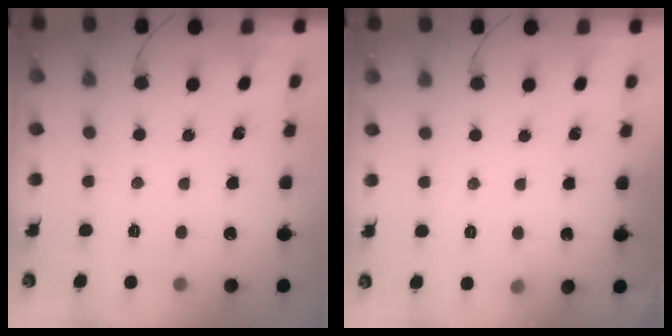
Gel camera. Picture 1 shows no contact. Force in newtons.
{"total": 5.8, "press": 2.8, "slide": 5.1}